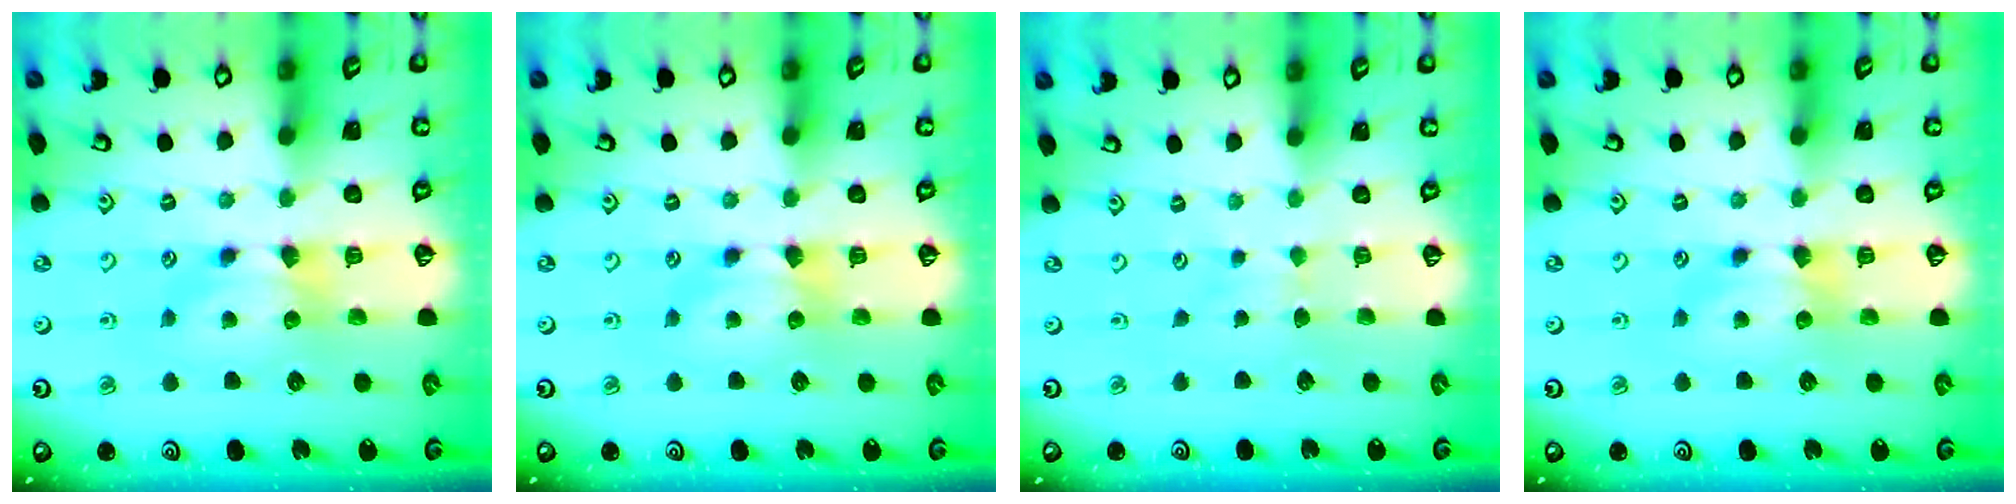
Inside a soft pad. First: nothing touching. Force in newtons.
{"total": 0.0}
{"total": 2.6, "press": 2.6, "slide": 0.4}
{"total": 0.0}